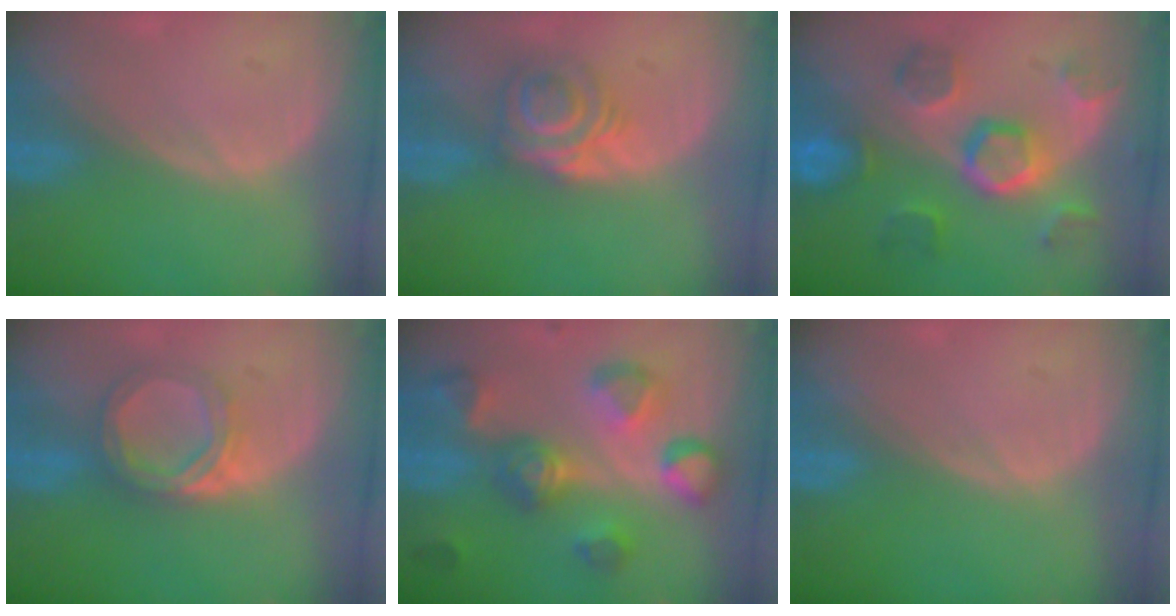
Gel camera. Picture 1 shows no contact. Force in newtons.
{"total": 6.2, "press": 5.2, "slide": 3.3}
{"total": 9.1, "press": 9.0, "slide": 1.4}
{"total": 5.1, "press": 5.0, "slide": 1.0}
{"total": 9.0, "press": 9.0, "slide": 0.6}
{"total": 0.0}